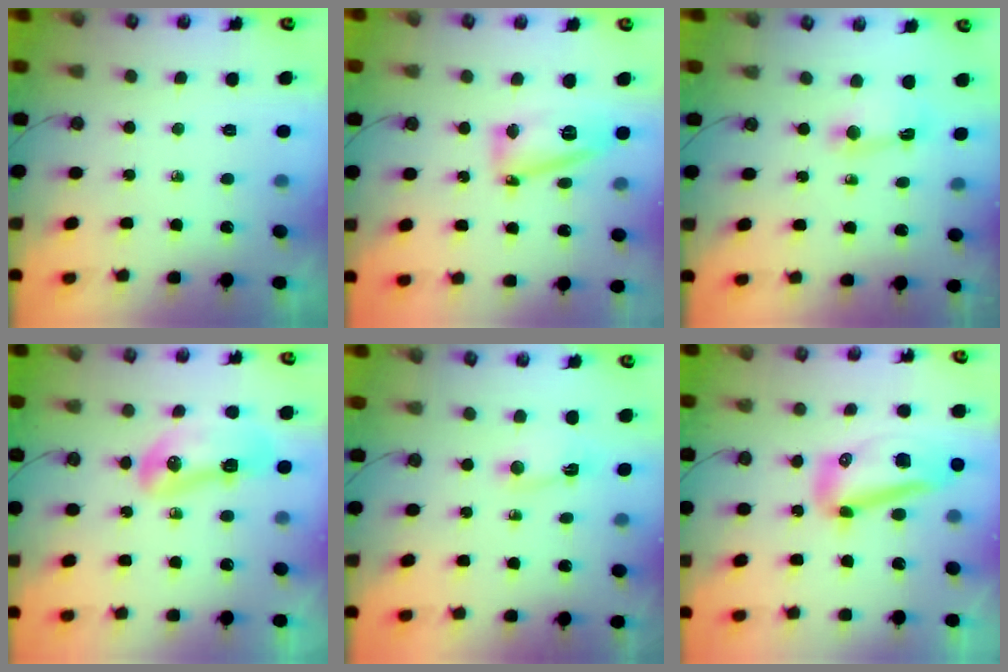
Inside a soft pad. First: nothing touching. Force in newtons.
{"total": 13.5, "press": 13.4, "slide": 1.4}
{"total": 2.7, "press": 2.7, "slide": 0.3}
{"total": 11.4, "press": 11.1, "slide": 2.8}
{"total": 1.4, "press": 1.4, "slide": 0.3}
{"total": 15.7, "press": 15.7, "slide": 0.5}